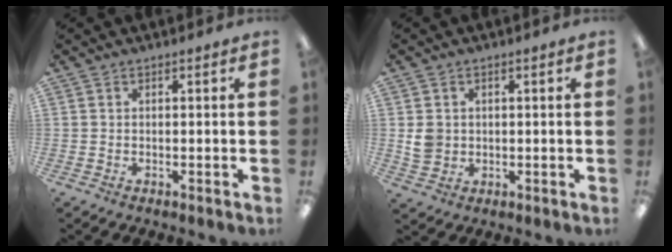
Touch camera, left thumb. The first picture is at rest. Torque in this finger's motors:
{"motor_torque": [0.55, 0.52, 0.65, -0.53, 0.00]}